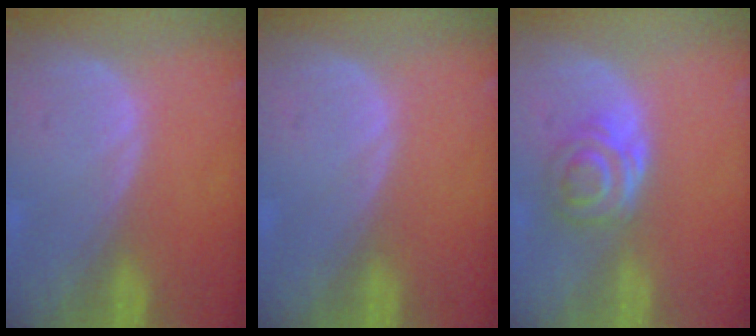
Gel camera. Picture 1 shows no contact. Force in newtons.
{"total": 0.0}
{"total": 5.2, "press": 4.8, "slide": 1.9}